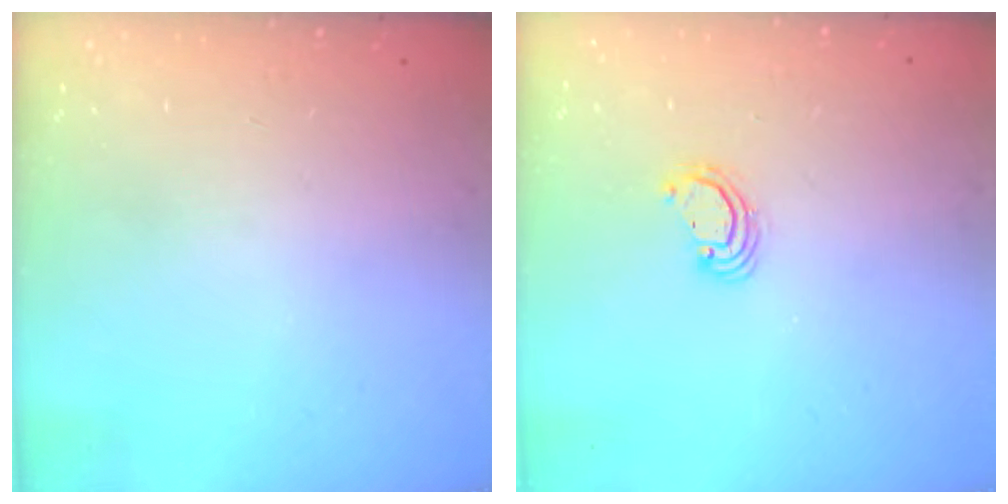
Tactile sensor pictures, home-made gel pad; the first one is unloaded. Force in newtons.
{"total": 3.0, "press": 3.0, "slide": 0.3}